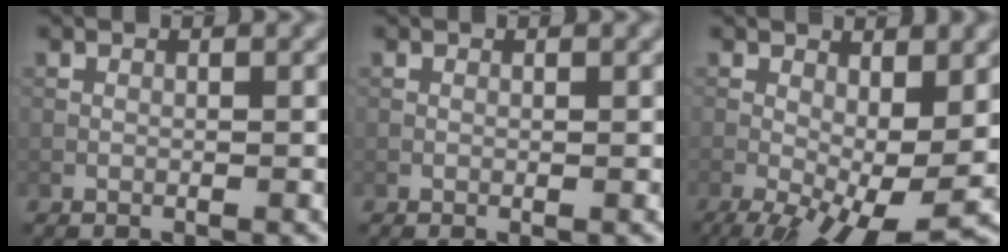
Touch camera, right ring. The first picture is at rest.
{"total": 0.0}
{"total": 9.4, "force": [-2.8, 3.7, 8.1], "torque": [-0.146, -0.010, -0.039]}